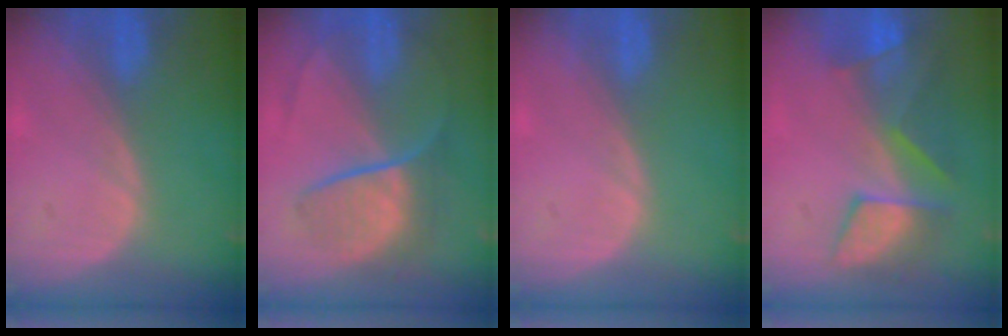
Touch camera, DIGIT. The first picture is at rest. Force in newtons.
{"total": 7.2, "press": 7.0, "slide": 1.8}
{"total": 0.0}
{"total": 8.0, "press": 7.8, "slide": 1.8}